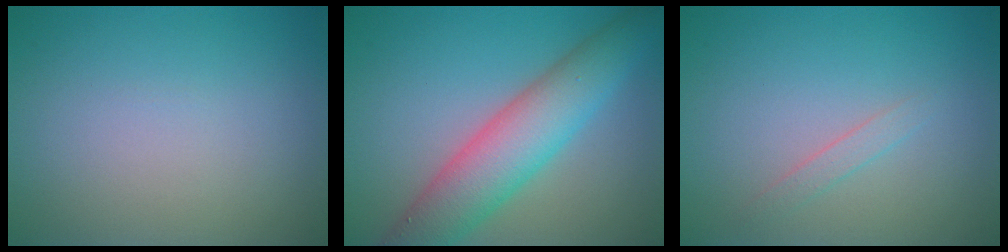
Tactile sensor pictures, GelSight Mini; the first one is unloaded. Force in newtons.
{"total": 7.0, "press": 7.0, "slide": 0.2}
{"total": 0.9, "press": 0.9, "slide": 0.1}